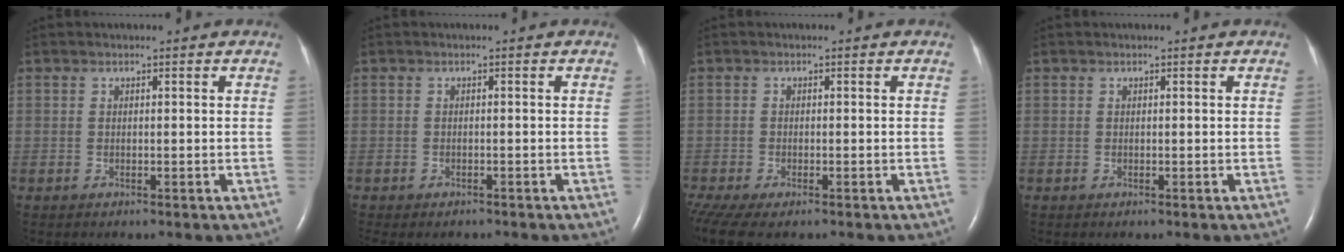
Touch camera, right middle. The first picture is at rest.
{"total": 4.0, "force": [-3.4, 1.7, 1.2], "torque": [-0.012, -0.002, -0.044]}
{"total": 8.1, "force": [-5.9, 2.9, 4.7], "torque": [-0.104, -0.010, -0.095]}
{"total": 0.0}